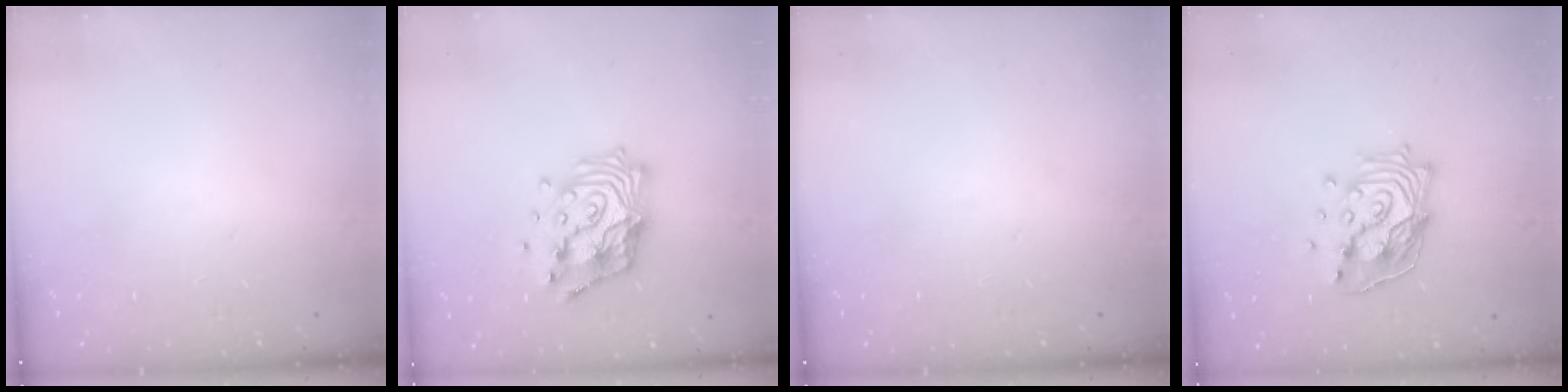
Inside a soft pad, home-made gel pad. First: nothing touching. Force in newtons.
{"total": 16.3, "press": 16.3, "slide": 1.3}
{"total": 0.0}
{"total": 17.0, "press": 16.1, "slide": 5.5}